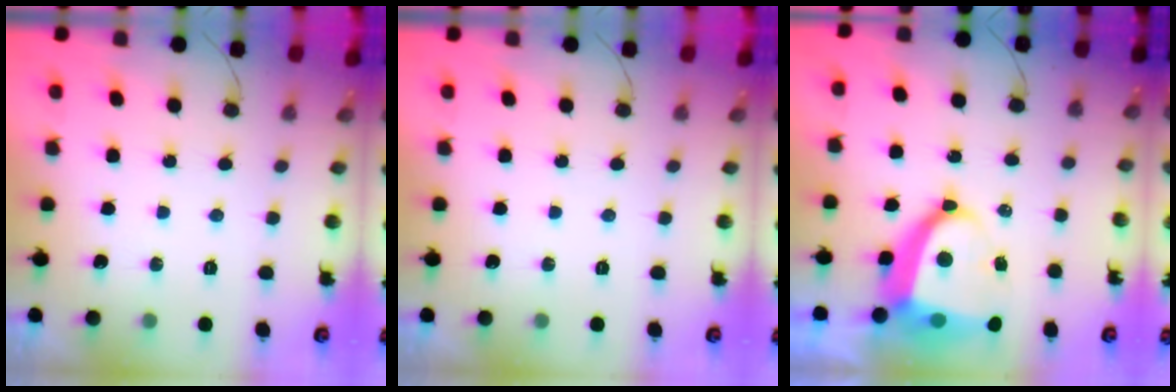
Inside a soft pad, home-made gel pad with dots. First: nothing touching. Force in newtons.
{"total": 0.0}
{"total": 12.7, "press": 12.6, "slide": 1.6}